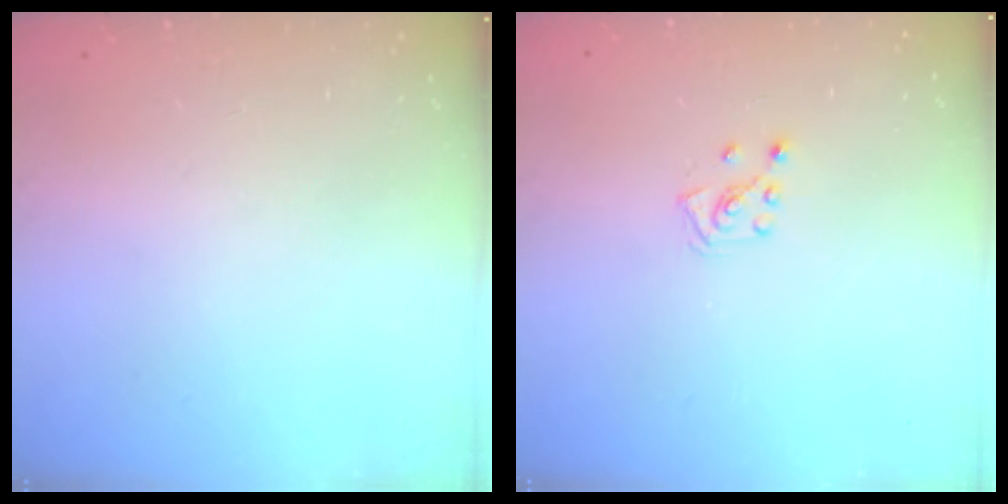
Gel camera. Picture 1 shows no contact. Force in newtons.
{"total": 3.8, "press": 3.8, "slide": 0.4}